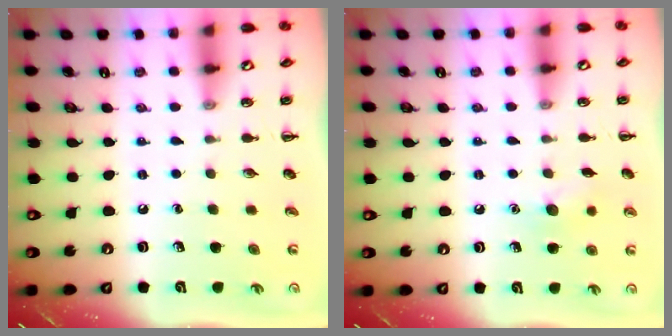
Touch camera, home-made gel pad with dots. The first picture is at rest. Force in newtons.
{"total": 6.8, "press": 6.6, "slide": 1.5}